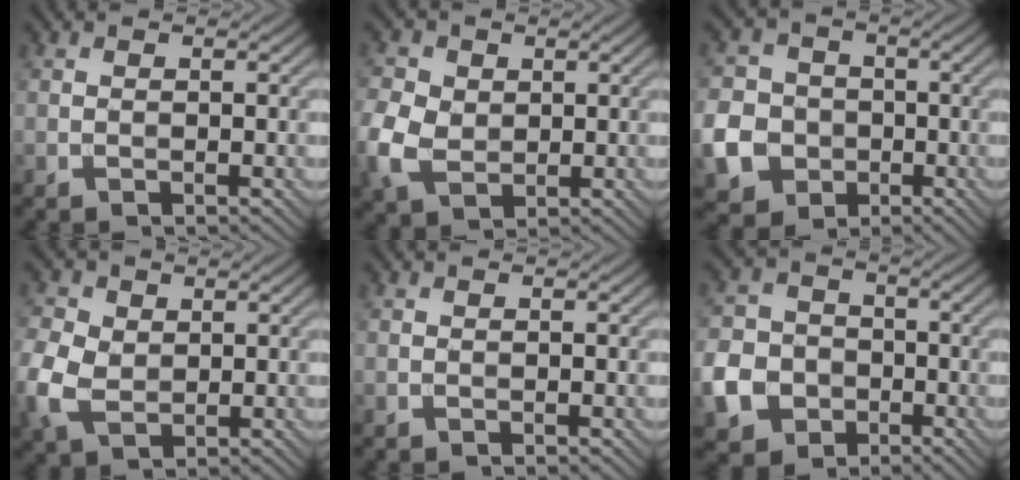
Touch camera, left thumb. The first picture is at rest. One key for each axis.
{"total": 6.4, "fx": -0.1, "fy": 5.1, "fz": 3.8, "tx": -0.109, "ty": 0.001, "tz": -0.010}
{"total": 8.3, "fx": -2.5, "fy": 7.2, "fz": 3.3, "tx": -0.097, "ty": -0.023, "tz": -0.064}
{"total": 6.2, "fx": 0.0, "fy": 4.7, "fz": 4.0, "tx": -0.116, "ty": 0.001, "tz": -0.004}
{"total": 0.0}
{"total": 7.9, "fx": -3.1, "fy": 6.4, "fz": 3.3, "tx": -0.093, "ty": -0.016, "tz": -0.071}